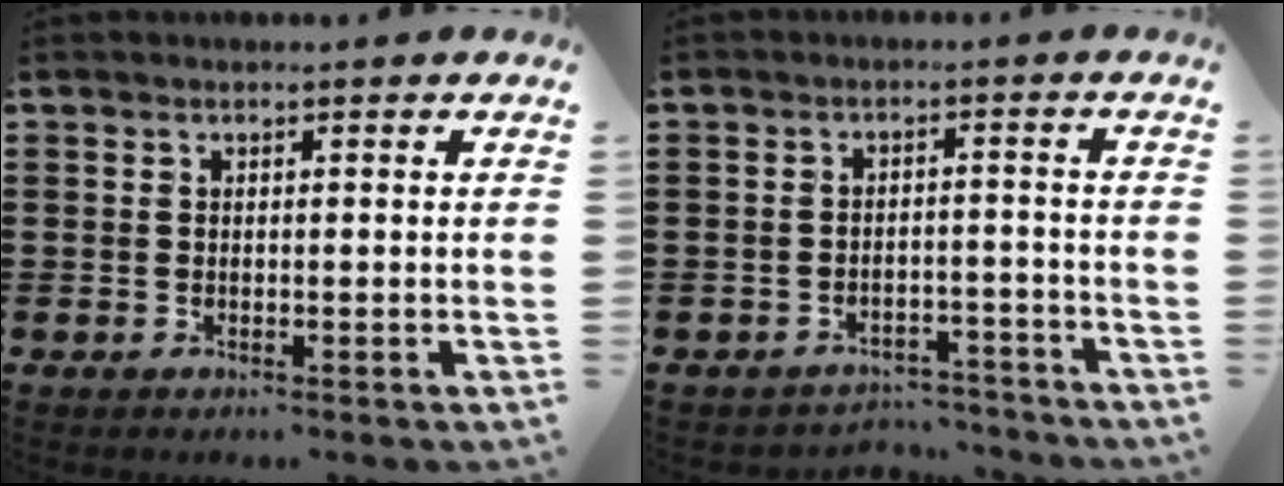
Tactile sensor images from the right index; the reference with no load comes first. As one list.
[{"total": 3.2, "force": [-3.1, 0.6, 0.3], "torque": [-0.008, 0.006, -0.064]}]